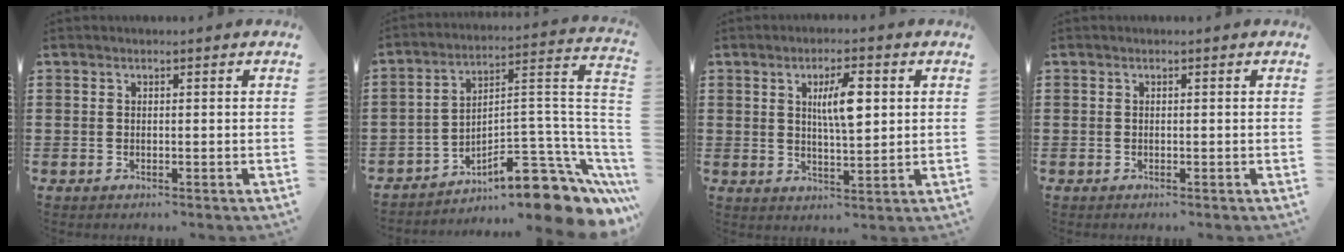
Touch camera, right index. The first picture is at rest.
{"total": 10.8, "force": [-7.5, 3.3, 7.0], "torque": [-0.082, -0.004, -0.137]}
{"total": 6.5, "force": [1.7, 1.9, 6.0], "torque": [-0.113, 0.003, 0.025]}
{"total": 0.0}